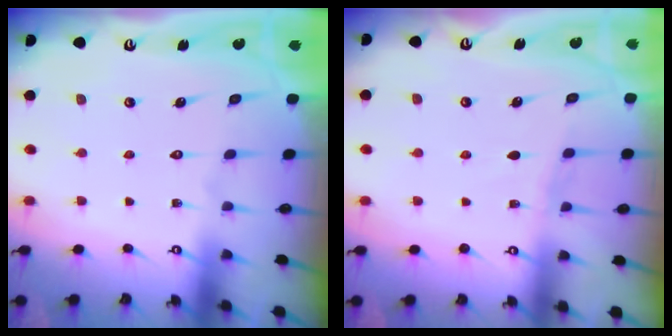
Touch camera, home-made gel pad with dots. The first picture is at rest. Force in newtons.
{"total": 3.3, "press": 3.3, "slide": 0.4}